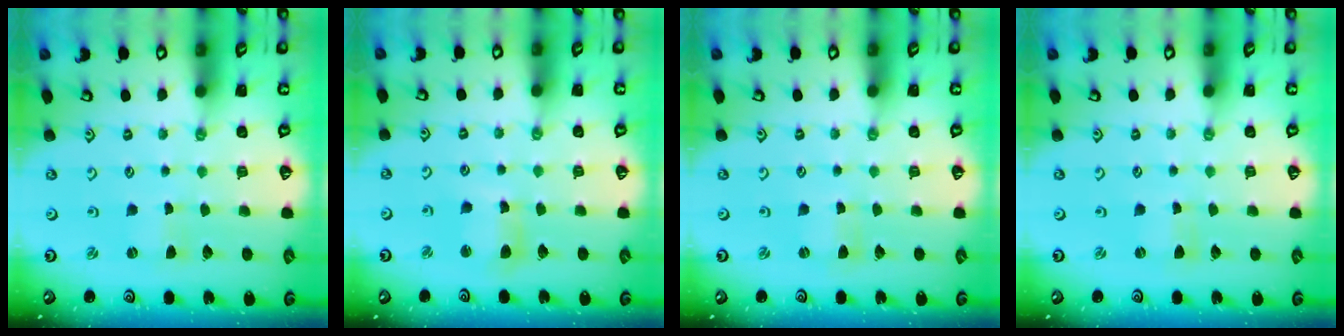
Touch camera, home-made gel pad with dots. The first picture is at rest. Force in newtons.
{"total": 6.5, "press": 6.4, "slide": 0.9}
{"total": 0.0}
{"total": 0.0}